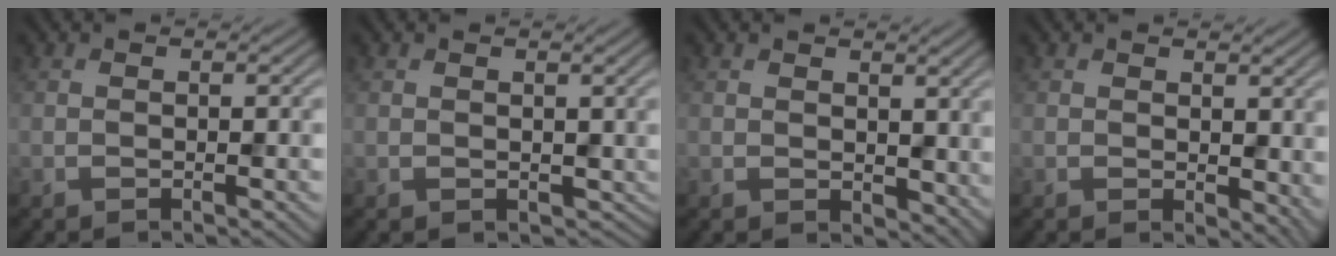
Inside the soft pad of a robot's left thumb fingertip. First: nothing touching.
{"total": 1.8, "force": [0.6, 1.5, 0.8], "torque": [-0.021, -0.009, 0.012]}
{"total": 3.7, "force": [1.4, 2.6, 2.3], "torque": [-0.048, -0.012, 0.029]}
{"total": 3.8, "force": [0.5, 2.5, 2.8], "torque": [-0.042, -0.013, 0.013]}